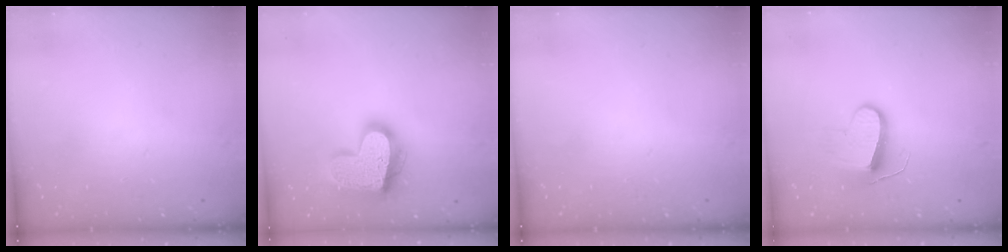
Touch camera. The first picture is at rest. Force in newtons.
{"total": 20.4, "press": 20.3, "slide": 1.7}
{"total": 0.0}
{"total": 9.5, "press": 9.5, "slide": 0.7}